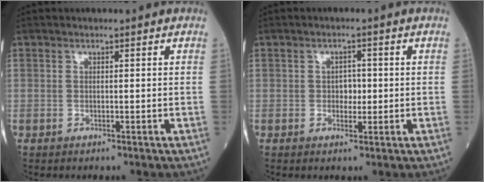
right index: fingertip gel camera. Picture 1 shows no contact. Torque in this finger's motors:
{"motor_torque": [0.32, 0.00, 0.18, 0.03]}